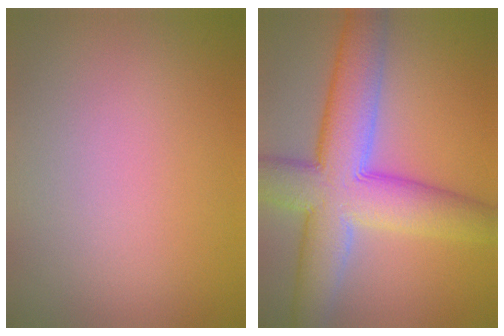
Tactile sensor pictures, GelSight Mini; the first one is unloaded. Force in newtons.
{"total": 10.6, "press": 10.6, "slide": 0.5}